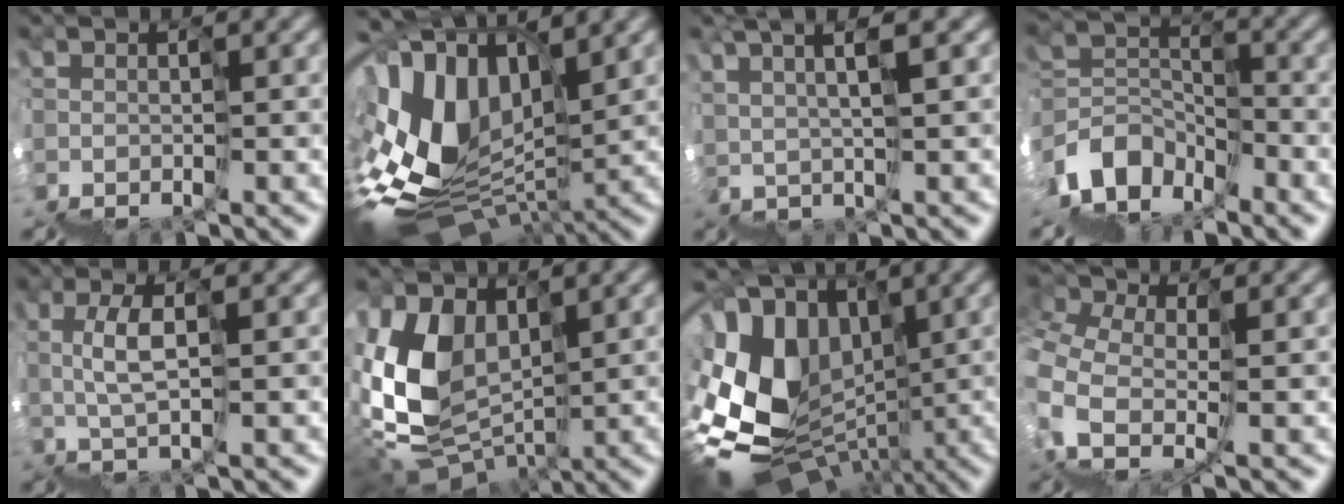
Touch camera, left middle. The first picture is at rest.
{"total": 9.6, "force": [4.1, 5.3, 6.9], "torque": [-0.159, 0.047, 0.070]}
{"total": 5.0, "force": [4.0, 1.0, 2.8], "torque": [-0.011, 0.038, 0.073]}
{"total": 2.9, "force": [-2.2, 1.6, -1.1], "torque": [0.028, 0.029, -0.059]}
{"total": 2.8, "force": [2.8, -0.6, 0.1], "torque": [0.001, 0.028, 0.048]}
{"total": 5.7, "force": [4.1, 3.4, 2.1], "torque": [-0.064, 0.021, 0.074]}
{"total": 9.6, "force": [3.2, 7.2, 5.5], "torque": [-0.136, 0.035, 0.059]}
{"total": 3.7, "force": [2.3, 2.3, 1.6], "torque": [-0.047, 0.016, 0.035]}